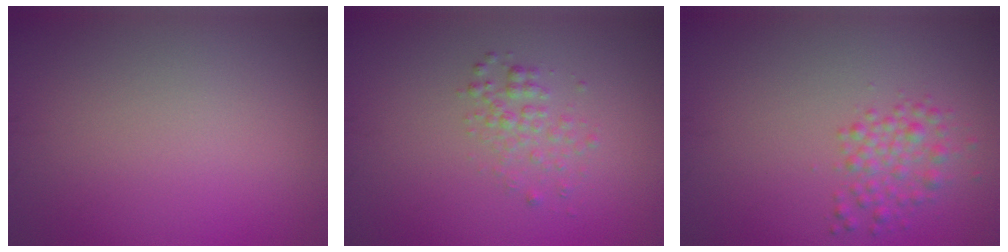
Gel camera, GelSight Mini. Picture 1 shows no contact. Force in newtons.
{"total": 1.7, "press": 1.7, "slide": 0.1}
{"total": 2.3, "press": 2.3, "slide": 0.1}